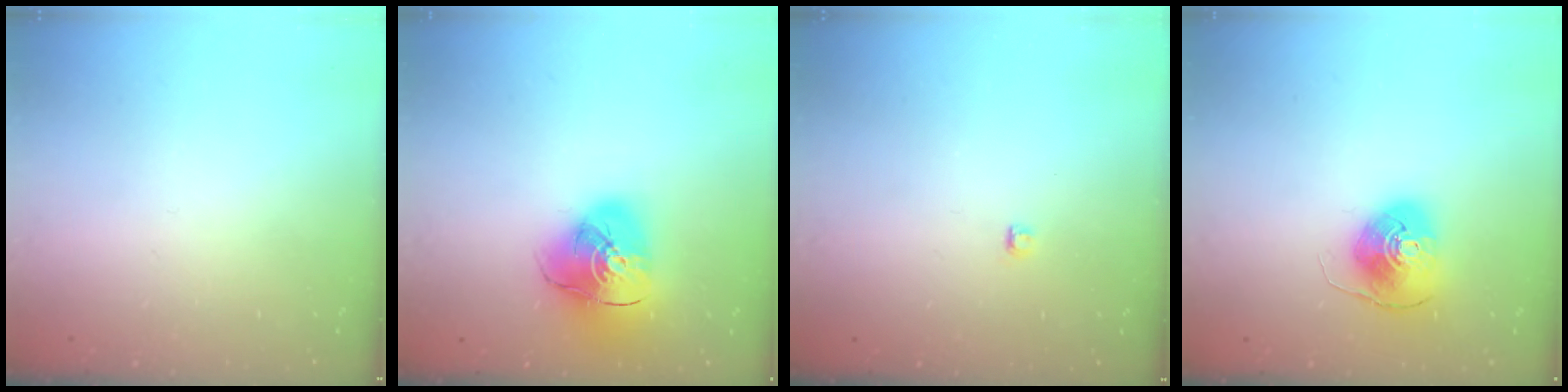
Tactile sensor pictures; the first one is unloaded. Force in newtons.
{"total": 16.0, "press": 15.8, "slide": 2.1}
{"total": 2.8, "press": 2.7, "slide": 0.3}
{"total": 8.3, "press": 8.3, "slide": 0.5}